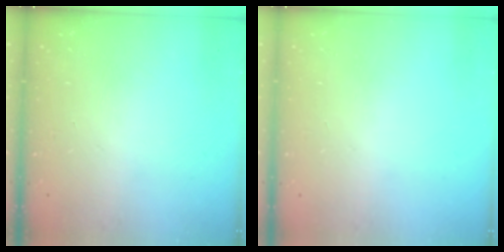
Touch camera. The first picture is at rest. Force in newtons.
{"total": 0.0}